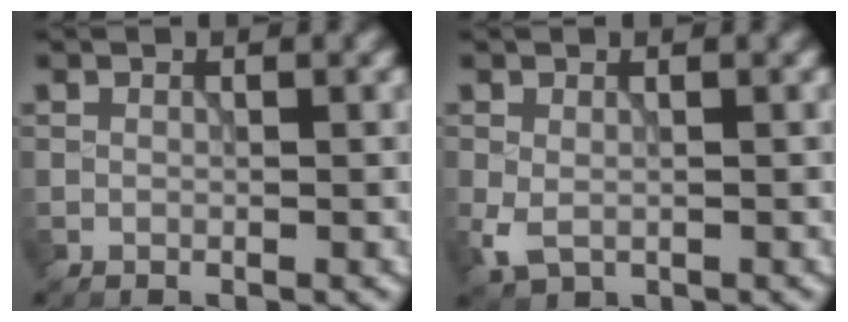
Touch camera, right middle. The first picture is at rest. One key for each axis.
{"total": 2.1, "fx": -0.5, "fy": 1.3, "fz": 1.5, "tx": -0.039, "ty": -0.008, "tz": -0.008}